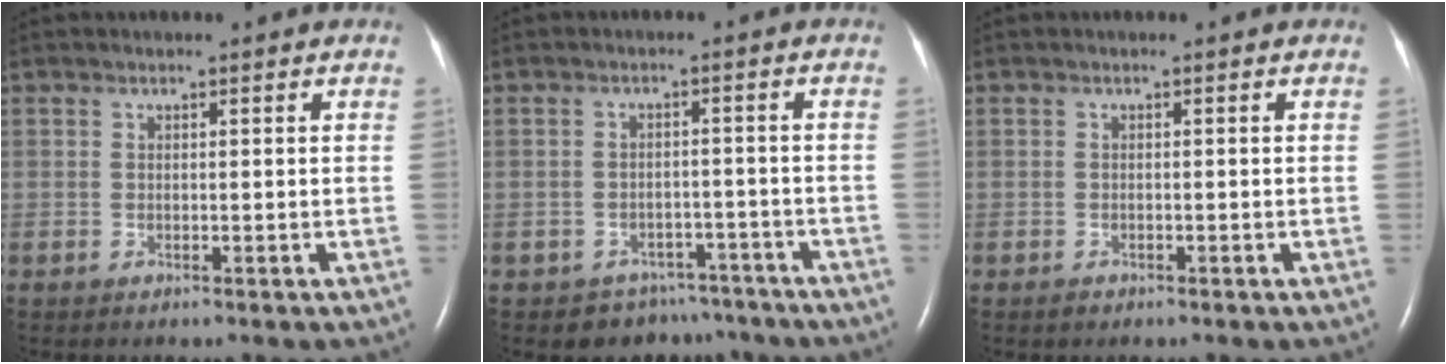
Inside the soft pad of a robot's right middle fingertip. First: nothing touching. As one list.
[{"total": 6.7, "force": [-5.4, 4.0, -0.2], "torque": [0.010, 0.025, -0.062]}, {"total": 0.6, "force": [-0.4, 0.4, 0.0], "torque": [-0.006, 0.000, -0.006]}]